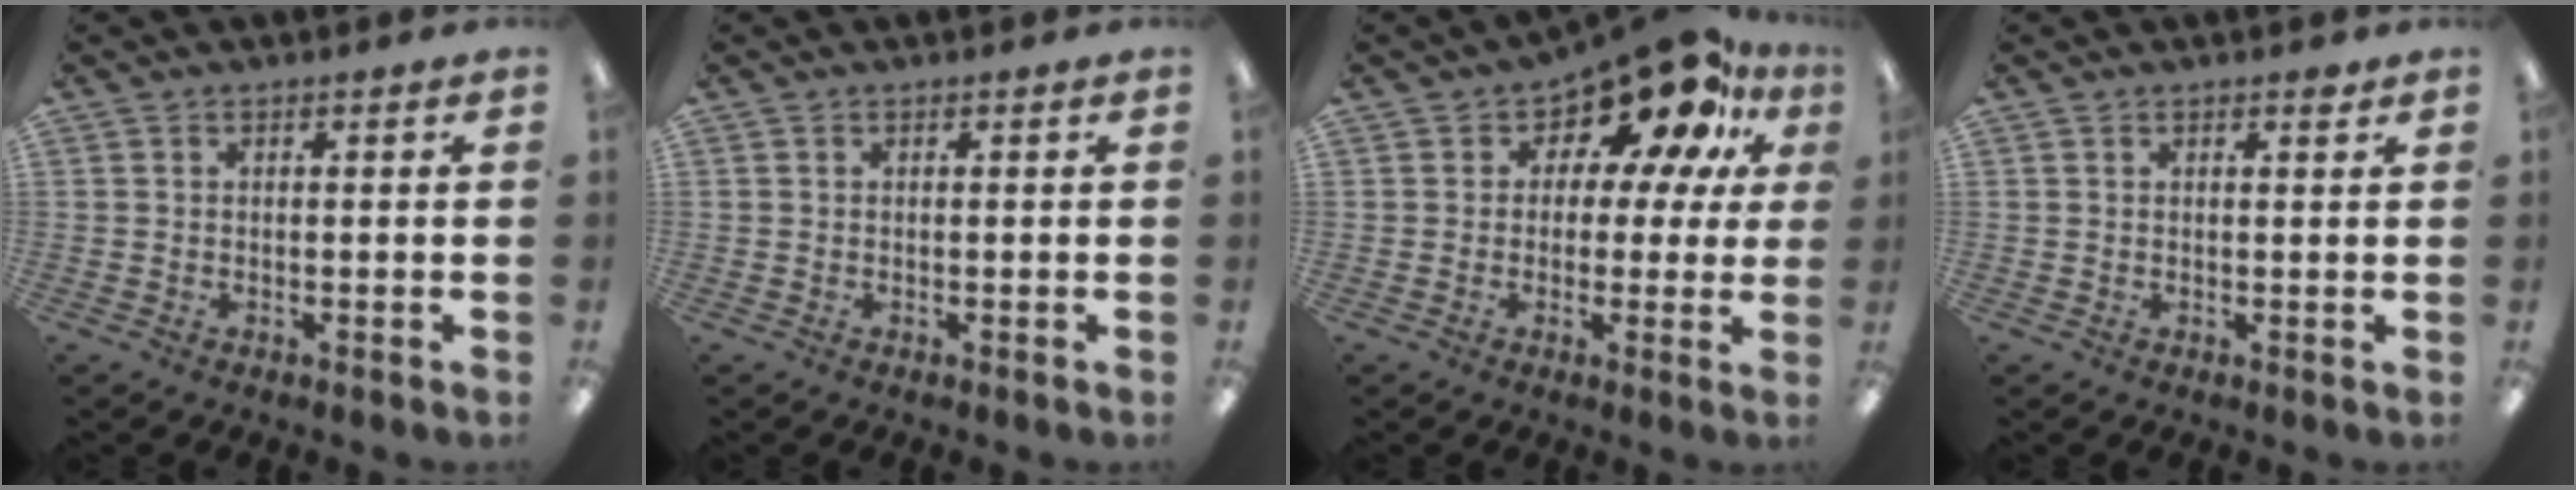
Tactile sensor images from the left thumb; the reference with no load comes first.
{"total": 0.0}
{"total": 13.9, "force": [10.1, 6.1, 7.3], "torque": [-0.127, -0.070, 0.176]}
{"total": 1.7, "force": [1.3, 0.7, 0.8], "torque": [-0.002, -0.005, 0.020]}